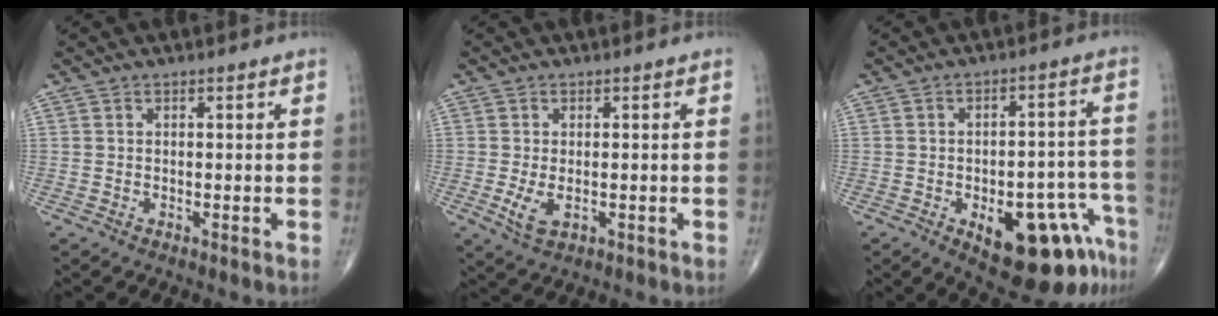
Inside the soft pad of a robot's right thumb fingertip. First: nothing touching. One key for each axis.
{"total": 3.8, "fx": -0.8, "fy": 2.0, "fz": 3.1, "tx": -0.067, "ty": -0.010, "tz": -0.011}
{"total": 16.8, "fx": -8.3, "fy": 7.3, "fz": 12.6, "tx": -0.107, "ty": 0.056, "tz": -0.096}